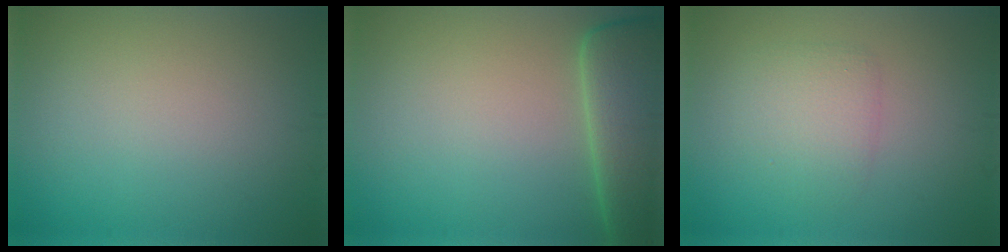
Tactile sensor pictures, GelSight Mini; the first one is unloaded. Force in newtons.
{"total": 7.6, "press": 7.5, "slide": 1.2}
{"total": 2.5, "press": 2.5, "slide": 0.3}